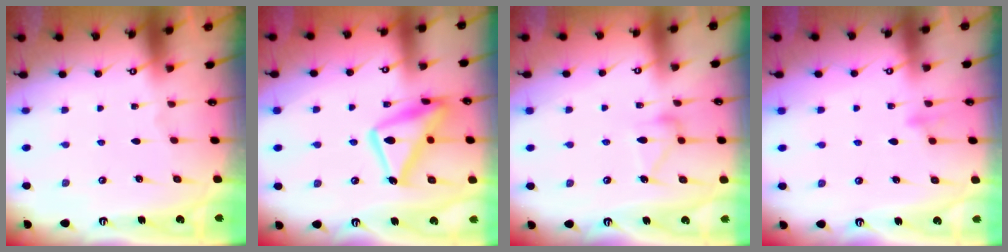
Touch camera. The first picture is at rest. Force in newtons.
{"total": 16.9, "press": 16.8, "slide": 1.2}
{"total": 12.1, "press": 12.1, "slide": 0.6}
{"total": 8.5, "press": 8.5, "slide": 0.8}